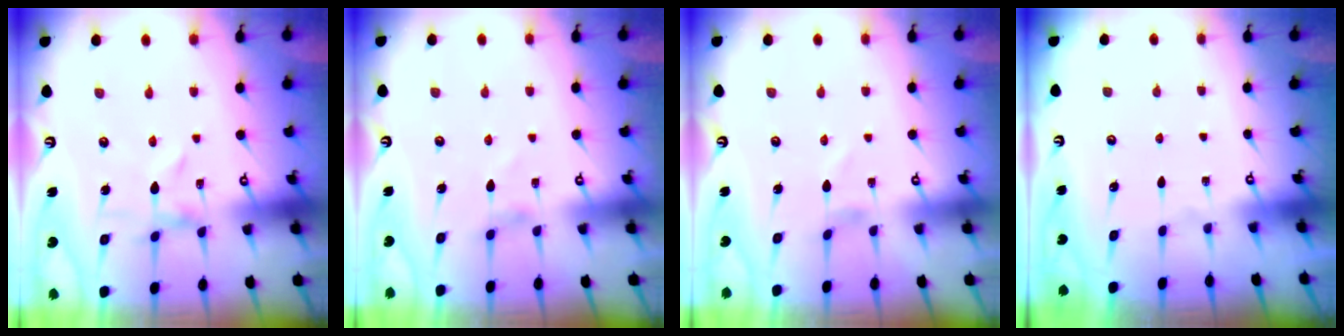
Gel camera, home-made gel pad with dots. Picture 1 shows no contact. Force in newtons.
{"total": 2.5, "press": 2.5, "slide": 0.4}
{"total": 0.0}
{"total": 0.0}